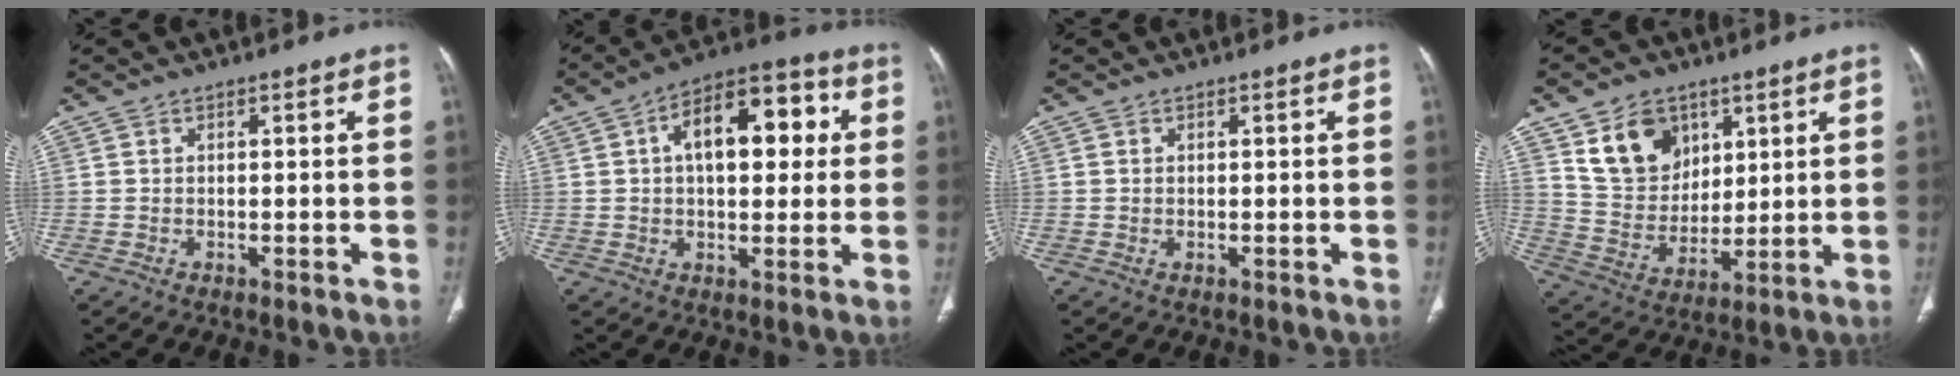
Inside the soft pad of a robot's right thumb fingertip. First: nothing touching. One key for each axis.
{"total": 15.2, "fx": 3.3, "fy": 8.2, "fz": 12.4, "tx": -0.150, "ty": 0.028, "tz": 0.044}
{"total": 0.0}
{"total": 12.5, "fx": 6.4, "fy": 9.2, "fz": 5.6, "tx": -0.069, "ty": -0.036, "tz": 0.129}